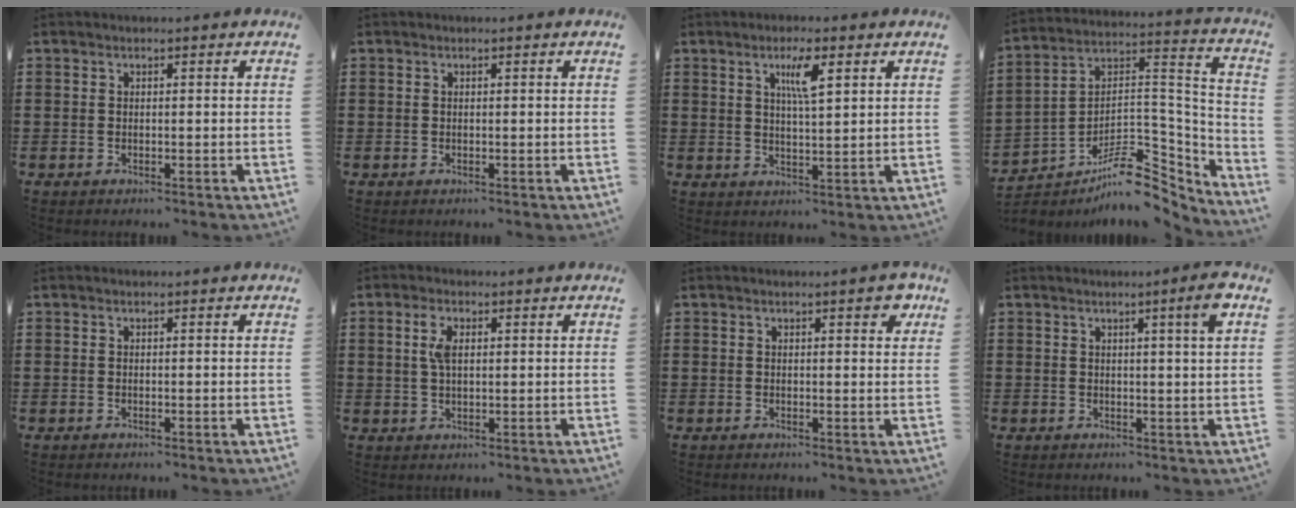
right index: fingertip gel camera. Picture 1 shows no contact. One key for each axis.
{"total": 0.0}
{"total": 4.8, "fx": 2.3, "fy": 0.9, "fz": 4.1, "tx": -0.080, "ty": 0.005, "tz": 0.035}
{"total": 10.6, "fx": -7.3, "fy": 4.9, "fz": 5.9, "tx": -0.101, "ty": 0.024, "tz": -0.135}
{"total": 0.0}
{"total": 3.6, "fx": 1.0, "fy": 1.7, "fz": 3.1, "tx": -0.067, "ty": 0.010, "tz": 0.016}
{"total": 2.5, "fx": 1.4, "fy": 0.8, "fz": 1.9, "tx": -0.016, "ty": -0.003, "tz": 0.017}
{"total": 3.7, "fx": 1.9, "fy": -0.5, "fz": 3.2, "tx": -0.046, "ty": -0.010, "tz": 0.026}